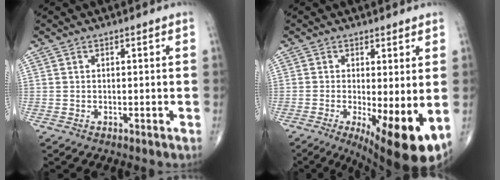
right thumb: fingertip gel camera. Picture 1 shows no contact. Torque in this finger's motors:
{"motor_torque": [0.34, 1.09, 0.10, -0.10, 0.14]}